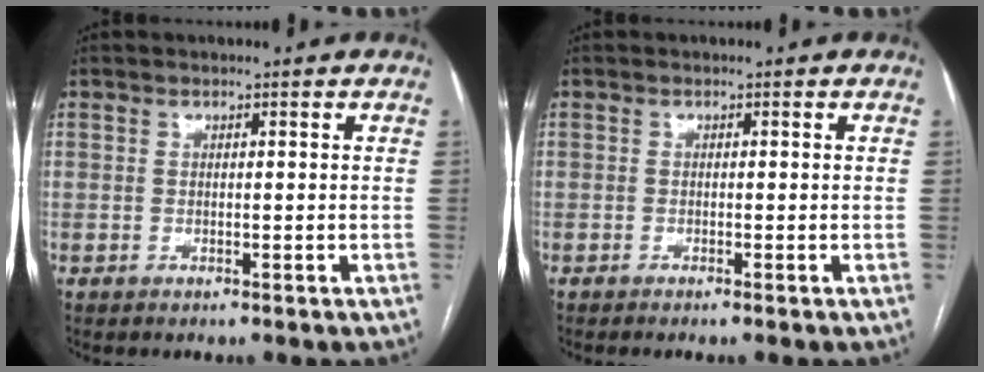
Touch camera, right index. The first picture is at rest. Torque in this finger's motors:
{"motor_torque": [0.14, 0.06, -0.01, 0.01]}